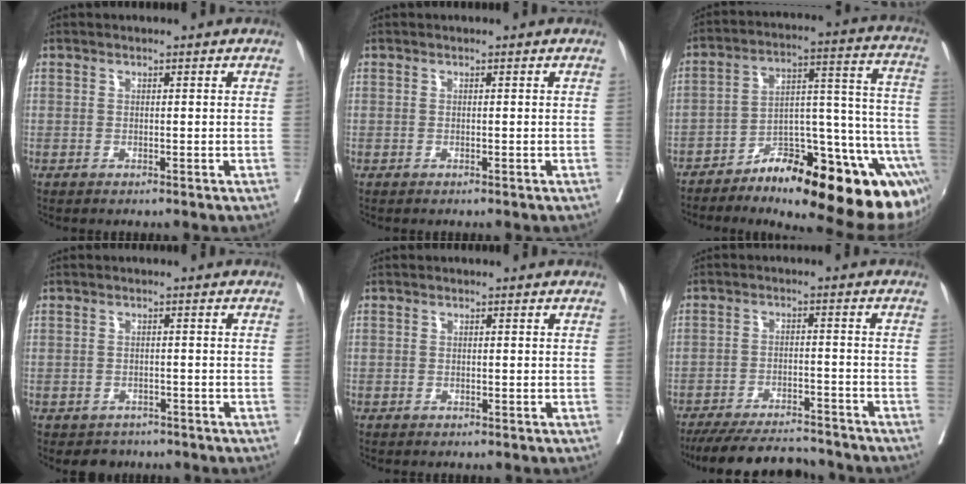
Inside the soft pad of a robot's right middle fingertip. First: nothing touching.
{"total": 0.0}
{"total": 25.5, "force": [-16.9, 5.3, 18.4], "torque": [-0.159, 0.030, -0.243]}
{"total": 2.6, "force": [-2.1, 1.6, -0.1], "torque": [-0.005, 0.004, -0.031]}
{"total": 0.8, "force": [-0.4, 0.7, -0.1], "torque": [-0.002, 0.007, -0.011]}
{"total": 14.0, "force": [-12.9, 2.3, 4.9], "torque": [-0.083, -0.008, -0.189]}